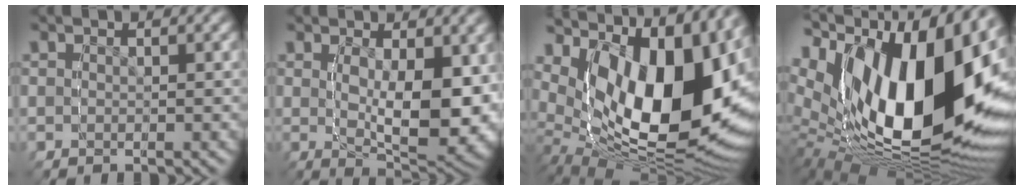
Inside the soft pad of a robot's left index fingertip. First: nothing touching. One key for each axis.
{"total": 8.2, "fx": 0.0, "fy": 3.6, "fz": 7.4, "tx": -0.127, "ty": -0.030, "tz": 0.007}
{"total": 20.6, "fx": -0.4, "fy": 12.4, "fz": 16.4, "tx": -0.303, "ty": -0.045, "tz": 0.011}
{"total": 25.2, "fx": -2.3, "fy": 14.6, "fz": 20.4, "tx": -0.369, "ty": -0.040, "tz": -0.016}